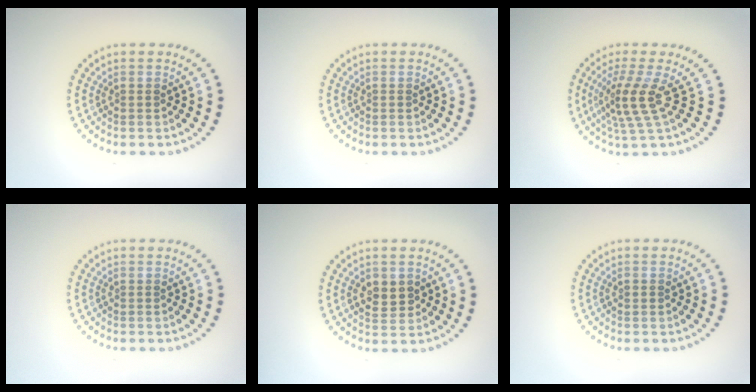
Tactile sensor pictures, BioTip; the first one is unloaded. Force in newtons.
{"total": 0.0}
{"total": 3.6, "press": 2.6, "slide": 2.5}
{"total": 0.0}
{"total": 2.3, "press": 2.3, "slide": 0.4}
{"total": 0.6, "press": 0.6, "slide": 0.1}